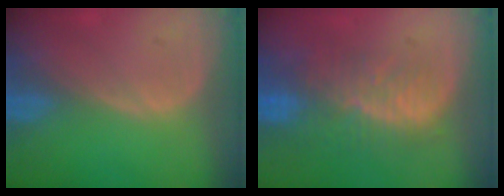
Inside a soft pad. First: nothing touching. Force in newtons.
{"total": 10.1, "press": 8.5, "slide": 5.5}